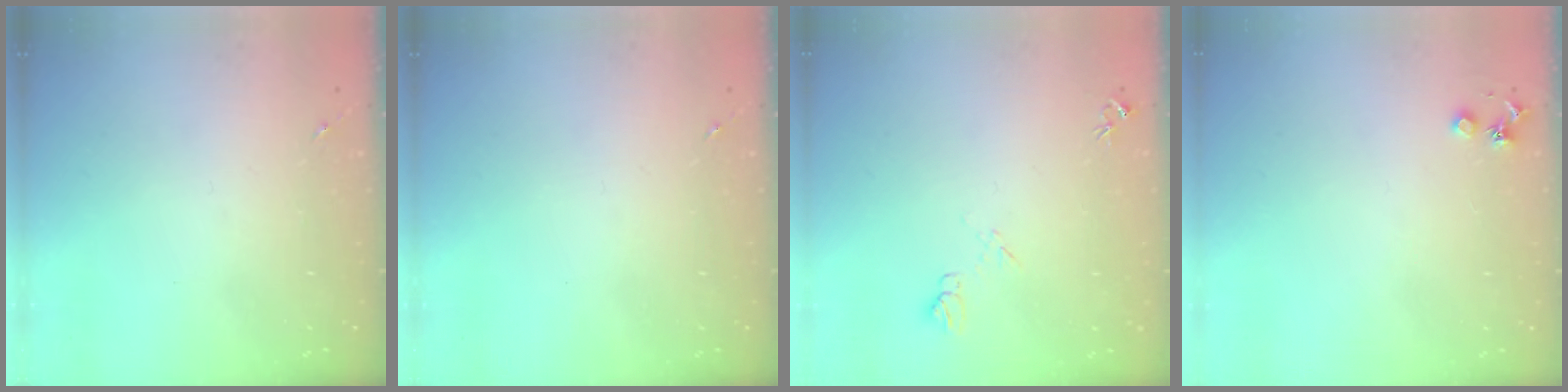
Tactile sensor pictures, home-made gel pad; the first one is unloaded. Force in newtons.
{"total": 0.0}
{"total": 6.7, "press": 6.7, "slide": 0.7}
{"total": 3.6, "press": 3.5, "slide": 0.5}